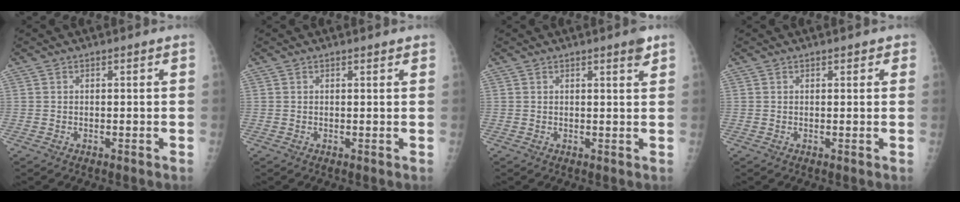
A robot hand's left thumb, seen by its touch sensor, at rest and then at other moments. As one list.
[{"total": 1.1, "force": [0.9, 0.3, 0.6], "torque": [-0.006, 0.000, 0.010]}, {"total": 2.2, "force": [1.5, 0.2, 1.6], "torque": [-0.021, -0.009, 0.018]}, {"total": 1.6, "force": [1.0, 0.8, 1.0], "torque": [0.001, 0.000, 0.007]}]